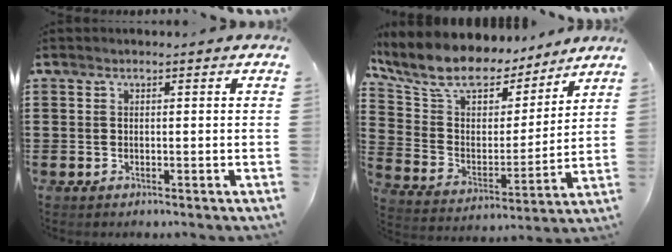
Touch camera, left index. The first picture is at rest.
{"total": 10.5, "force": [8.8, 4.2, 3.9], "torque": [-0.122, -0.051, 0.157]}